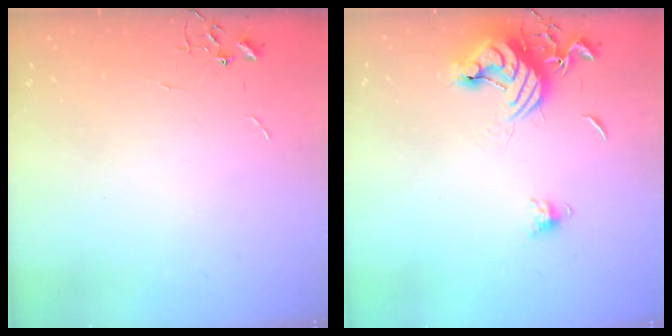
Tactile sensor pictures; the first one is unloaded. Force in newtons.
{"total": 14.3, "press": 14.2, "slide": 1.4}